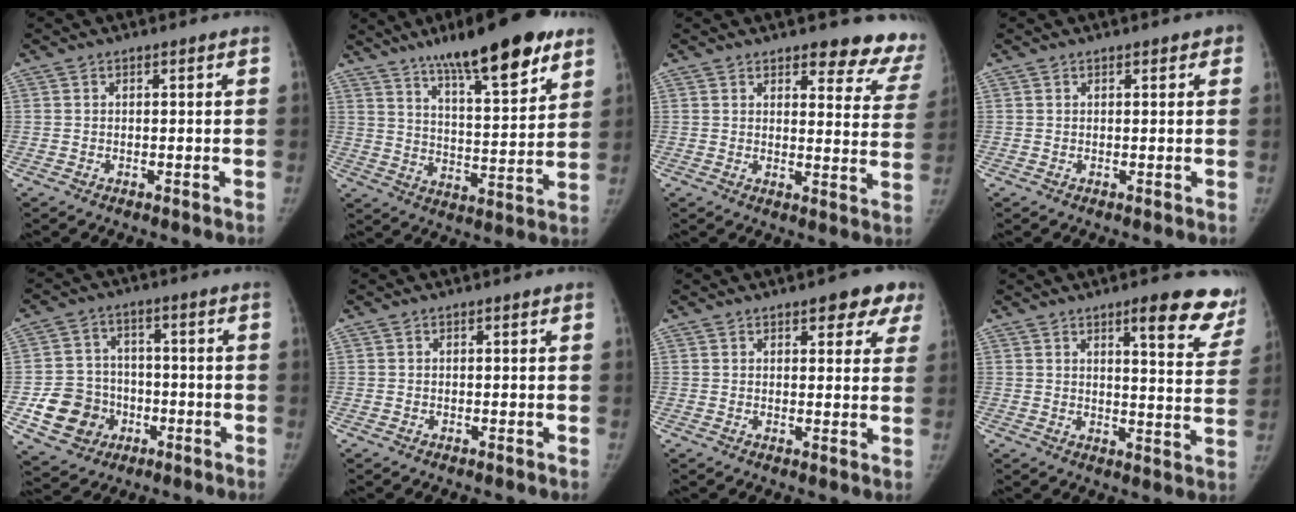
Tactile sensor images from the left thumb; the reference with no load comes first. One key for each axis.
{"total": 20.0, "fx": 13.2, "fy": 4.7, "fz": 14.4, "tx": -0.194, "ty": -0.054, "tz": 0.207}
{"total": 12.6, "fx": 11.2, "fy": 4.2, "fz": 3.8, "tx": 0.010, "ty": -0.086, "tz": 0.103}
{"total": 1.4, "fx": 0.7, "fy": 0.8, "fz": 0.9, "tx": 0.002, "ty": 0.001, "tz": 0.004}
{"total": 11.4, "fx": -3.7, "fy": 10.0, "fz": 3.8, "tx": -0.043, "ty": 0.024, "tz": -0.053}
{"total": 0.0}
{"total": 6.7, "fx": 4.0, "fy": 3.1, "fz": 4.4, "tx": -0.012, "ty": -0.011, "tz": 0.041}
{"total": 14.3, "fx": 10.0, "fy": 3.6, "fz": 9.7, "tx": -0.074, "ty": -0.055, "tz": 0.110}